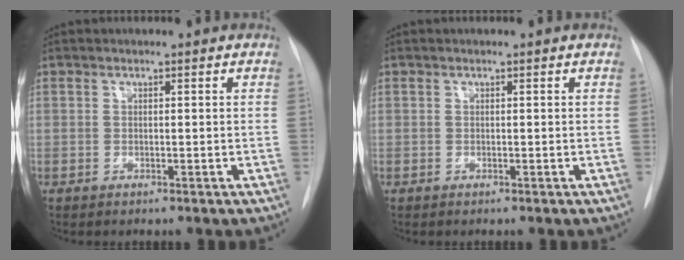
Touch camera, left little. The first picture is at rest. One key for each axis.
{"total": 0.0}